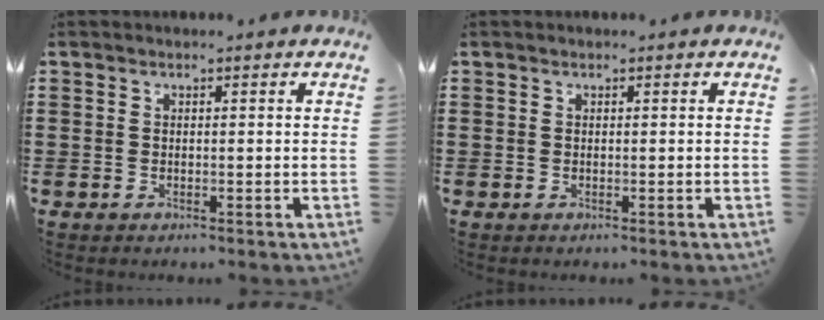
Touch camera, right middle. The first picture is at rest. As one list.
[{"total": 0.0}]